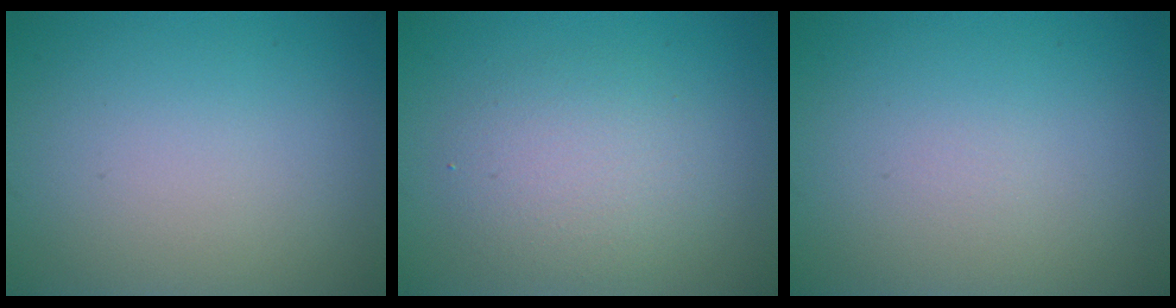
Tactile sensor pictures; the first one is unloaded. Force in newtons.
{"total": 3.3, "press": 3.3, "slide": 0.1}
{"total": 0.0}